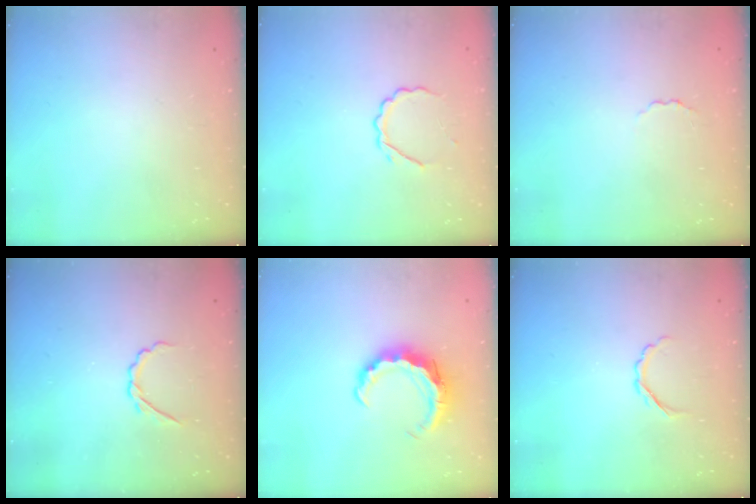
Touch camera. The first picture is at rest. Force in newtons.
{"total": 4.7, "press": 4.6, "slide": 0.8}
{"total": 2.0, "press": 1.9, "slide": 0.6}
{"total": 2.6, "press": 2.5, "slide": 0.8}
{"total": 8.5, "press": 8.5, "slide": 0.8}
{"total": 2.7, "press": 2.6, "slide": 0.7}